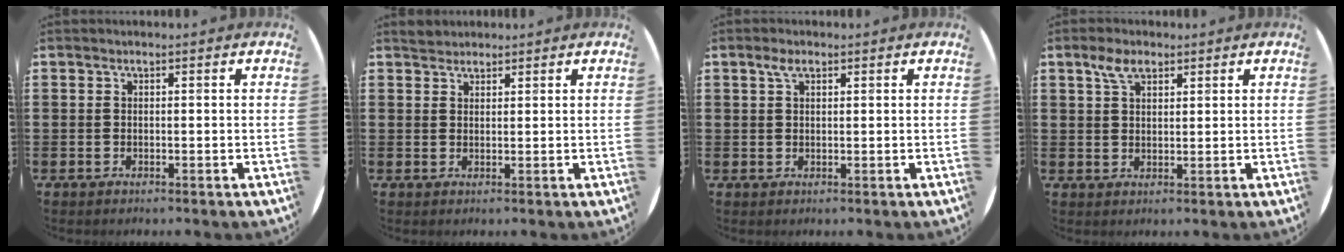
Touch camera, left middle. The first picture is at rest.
{"total": 1.6, "force": [1.5, 0.5, -0.1], "torque": [0.007, 0.000, 0.029]}
{"total": 1.9, "force": [1.2, 1.0, 1.2], "torque": [-0.018, 0.002, 0.020]}
{"total": 3.6, "force": [2.4, 1.8, 1.8], "torque": [-0.033, 0.004, 0.043]}